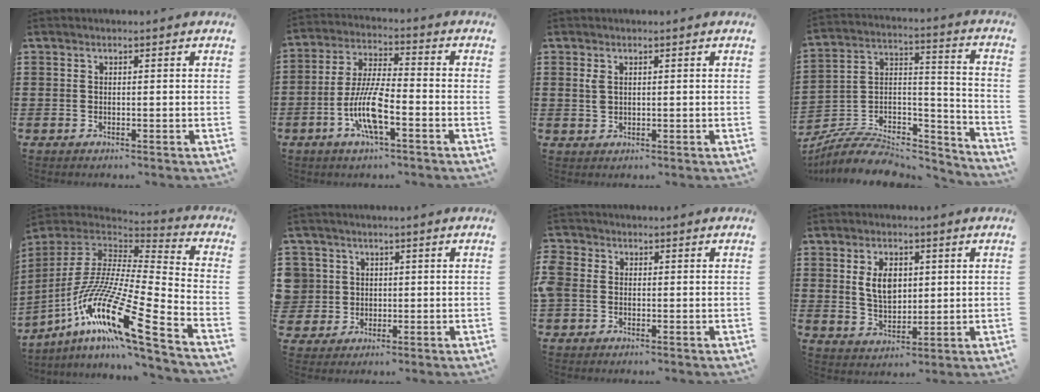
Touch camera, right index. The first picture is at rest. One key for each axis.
{"total": 9.0, "fx": -3.5, "fy": 2.2, "fz": 8.0, "tx": -0.183, "ty": -0.014, "tz": -0.073}
{"total": 1.7, "fx": 0.6, "fy": 1.0, "fz": 1.2, "tx": -0.028, "ty": 0.005, "tz": 0.011}
{"total": 7.6, "fx": -6.3, "fy": 3.1, "fz": 2.8, "tx": -0.057, "ty": 0.007, "tz": -0.124}
{"total": 17.7, "fx": -10.9, "fy": 2.2, "fz": 13.8, "tx": -0.292, "ty": -0.005, "tz": -0.212}
{"total": 4.2, "fx": 0.8, "fy": 4.1, "fz": 0.1, "tx": -0.031, "ty": 0.012, "tz": 0.012}
{"total": 2.0, "fx": -0.5, "fy": 1.6, "fz": 1.0, "tx": -0.037, "ty": 0.001, "tz": -0.017}
{"total": 5.7, "fx": 1.2, "fy": 3.6, "fz": 4.2, "tx": -0.084, "ty": 0.011, "tz": 0.018}